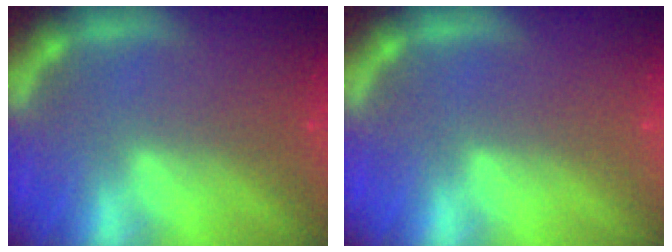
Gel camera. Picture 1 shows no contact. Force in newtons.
{"total": 0.0}